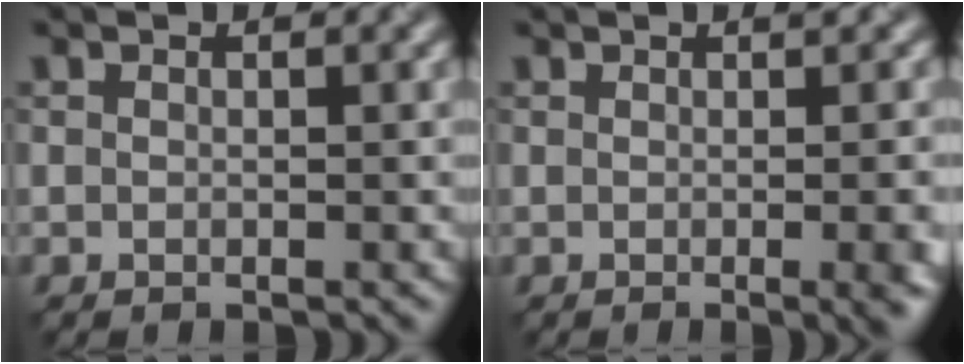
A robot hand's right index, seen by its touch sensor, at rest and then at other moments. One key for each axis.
{"total": 7.7, "fx": -0.4, "fy": 3.3, "fz": 7.0, "tx": -0.022, "ty": 0.016, "tz": -0.004}